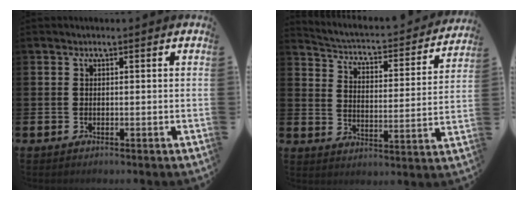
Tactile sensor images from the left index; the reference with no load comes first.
{"total": 3.6, "force": [3.4, 0.7, 0.9], "torque": [-0.042, -0.036, 0.047]}